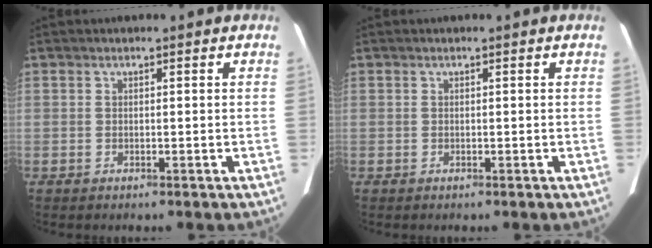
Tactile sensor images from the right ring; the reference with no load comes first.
{"total": 0.0}